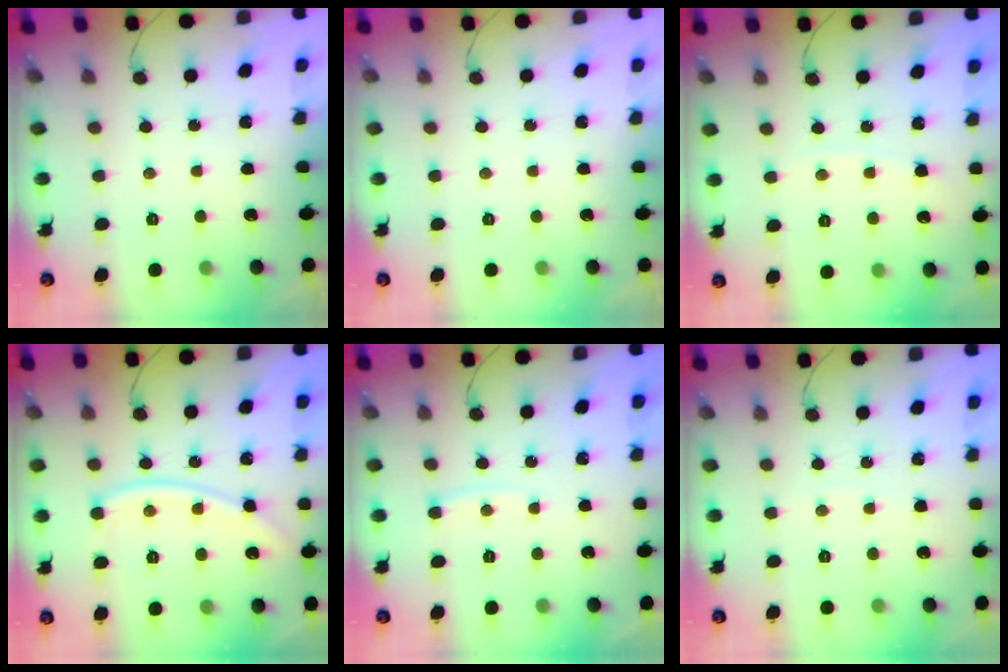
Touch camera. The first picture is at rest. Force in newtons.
{"total": 0.0}
{"total": 3.8, "press": 3.8, "slide": 0.4}
{"total": 11.5, "press": 11.4, "slide": 1.3}
{"total": 3.7, "press": 3.7, "slide": 0.3}
{"total": 1.7, "press": 1.7, "slide": 0.2}